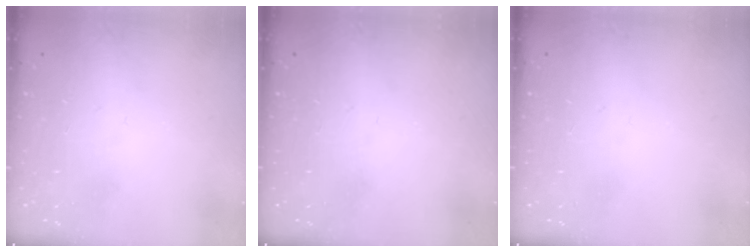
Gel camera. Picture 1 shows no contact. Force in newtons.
{"total": 0.0}
{"total": 0.0}